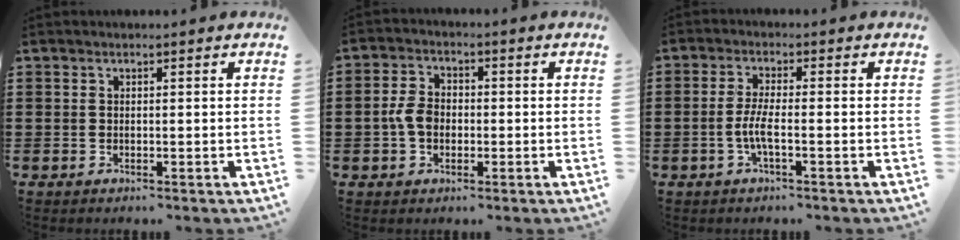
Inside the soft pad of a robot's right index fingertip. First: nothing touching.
{"total": 4.3, "force": [-0.9, 3.0, 3.0], "torque": [-0.071, 0.002, -0.020]}
{"total": 3.8, "force": [-1.2, 0.6, 3.6], "torque": [-0.084, -0.006, -0.030]}